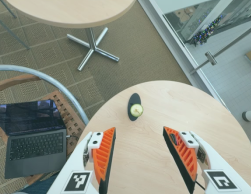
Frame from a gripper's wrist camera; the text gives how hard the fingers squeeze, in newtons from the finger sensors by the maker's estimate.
{"total": 0.0}